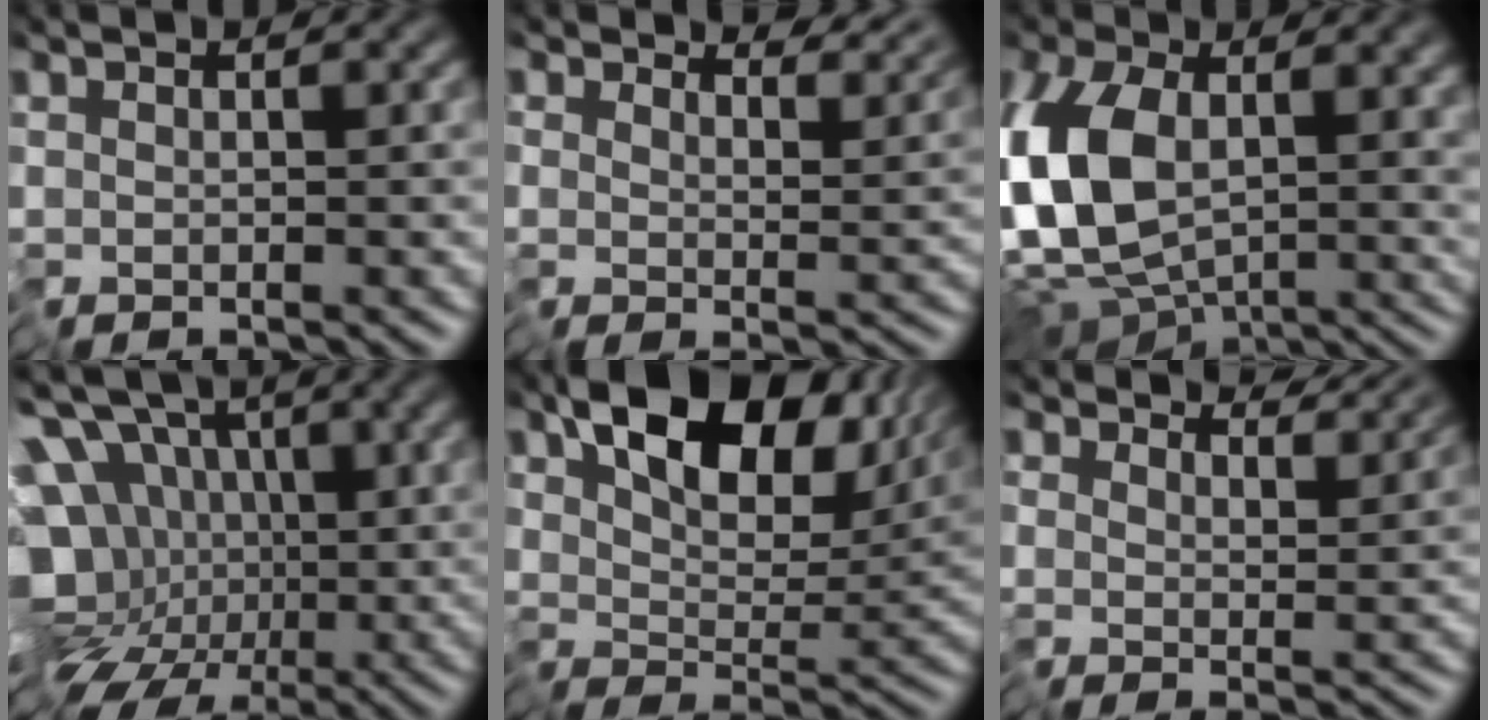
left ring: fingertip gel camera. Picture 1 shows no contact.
{"total": 4.5, "force": [4.4, 0.6, 0.8], "torque": [-0.015, 0.007, 0.065]}
{"total": 12.5, "force": [0.9, 7.5, 10.0], "torque": [-0.220, -0.016, 0.017]}
{"total": 13.9, "force": [-0.7, 11.8, 7.4], "torque": [-0.146, -0.008, -0.028]}
{"total": 9.7, "force": [4.8, 5.3, 6.5], "torque": [-0.100, 0.004, 0.084]}
{"total": 3.3, "force": [3.3, 0.2, 0.1], "torque": [-0.003, 0.006, 0.052]}